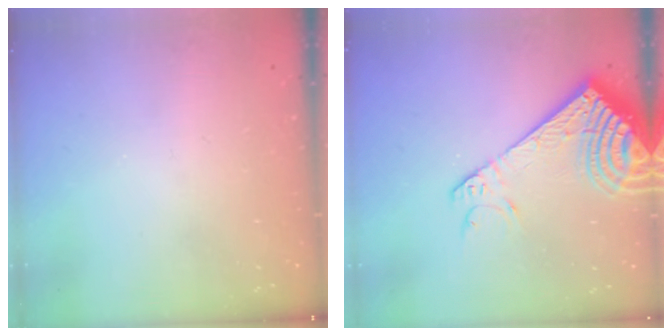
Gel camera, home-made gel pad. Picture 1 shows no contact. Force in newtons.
{"total": 16.2, "press": 15.9, "slide": 3.1}